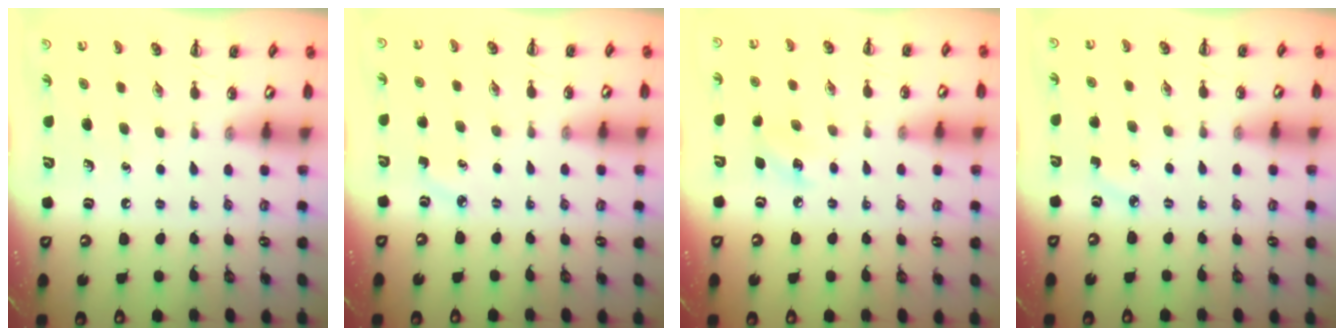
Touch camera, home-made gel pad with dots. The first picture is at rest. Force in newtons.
{"total": 2.0, "press": 1.9, "slide": 0.7}
{"total": 6.3, "press": 6.1, "slide": 1.8}
{"total": 2.0, "press": 1.9, "slide": 0.7}